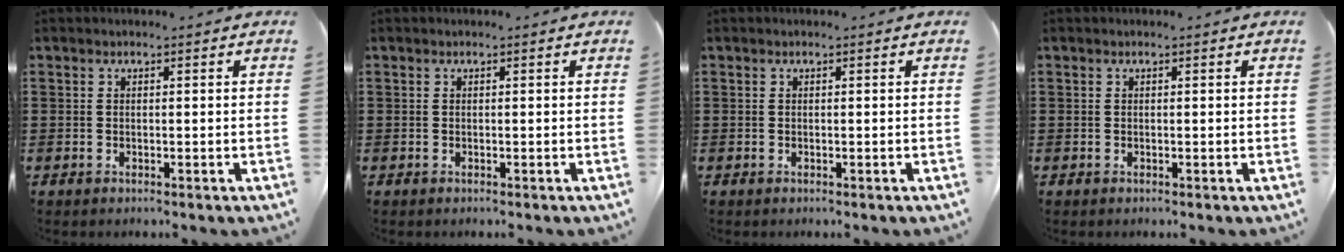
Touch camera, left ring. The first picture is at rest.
{"total": 0.0}
{"total": 0.0}
{"total": 0.0}